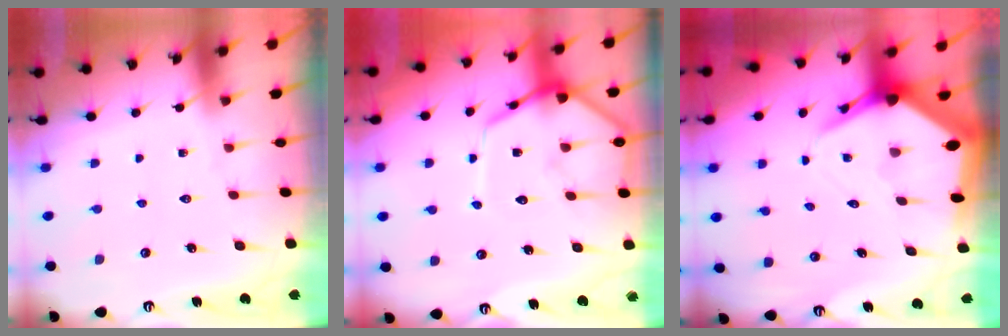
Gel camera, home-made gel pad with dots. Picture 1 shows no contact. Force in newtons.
{"total": 10.6, "press": 10.6, "slide": 1.0}
{"total": 6.4, "press": 6.4, "slide": 0.7}